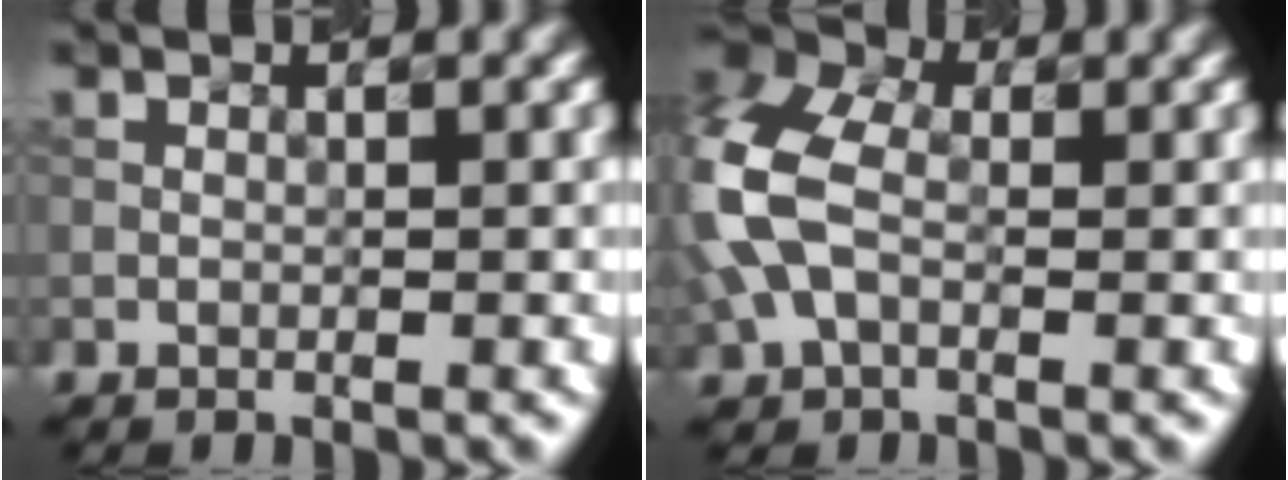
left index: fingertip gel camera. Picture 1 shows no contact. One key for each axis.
{"total": 7.4, "fx": -0.2, "fy": 5.0, "fz": 5.4, "tx": -0.153, "ty": 0.009, "tz": -0.022}